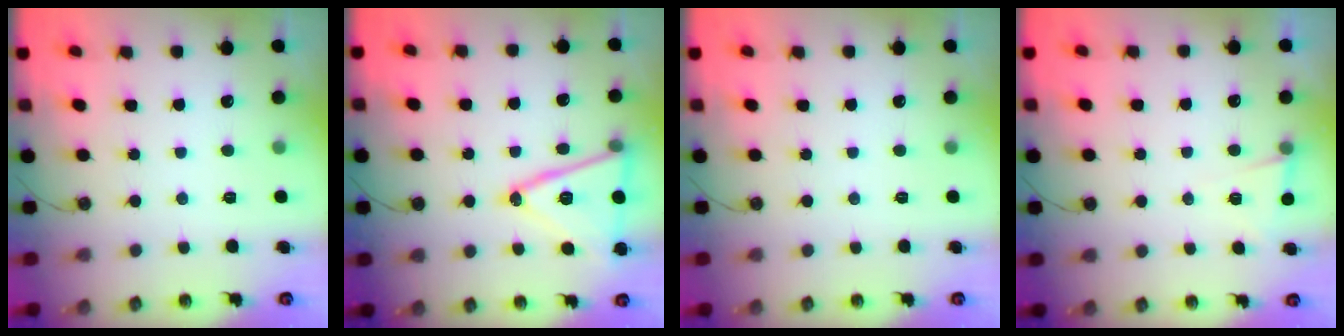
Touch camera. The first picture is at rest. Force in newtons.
{"total": 17.7, "press": 17.3, "slide": 3.4}
{"total": 0.0}
{"total": 3.5, "press": 3.3, "slide": 1.1}